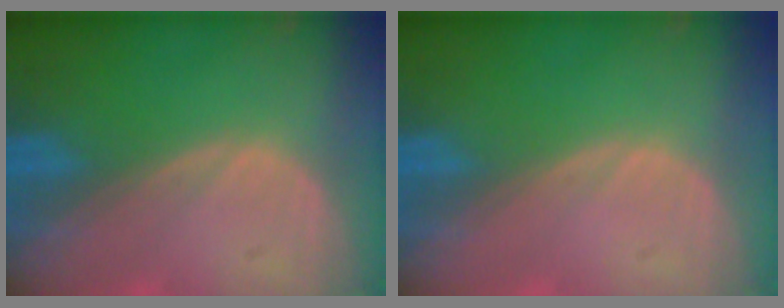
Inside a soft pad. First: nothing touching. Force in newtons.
{"total": 0.0}